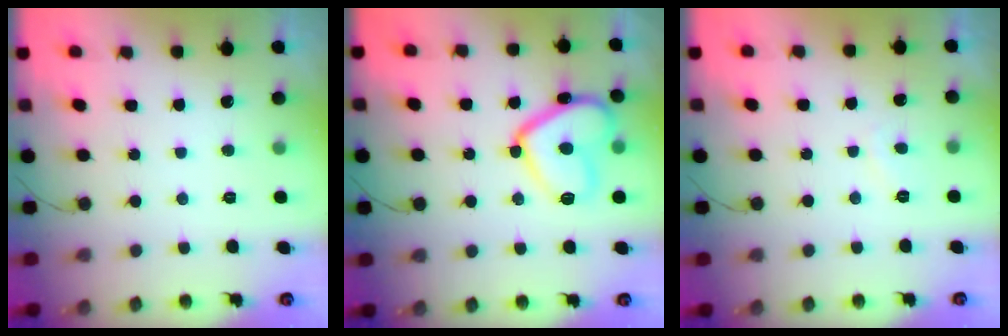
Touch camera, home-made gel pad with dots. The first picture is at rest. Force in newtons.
{"total": 14.7, "press": 14.7, "slide": 1.3}
{"total": 1.6, "press": 1.5, "slide": 0.6}